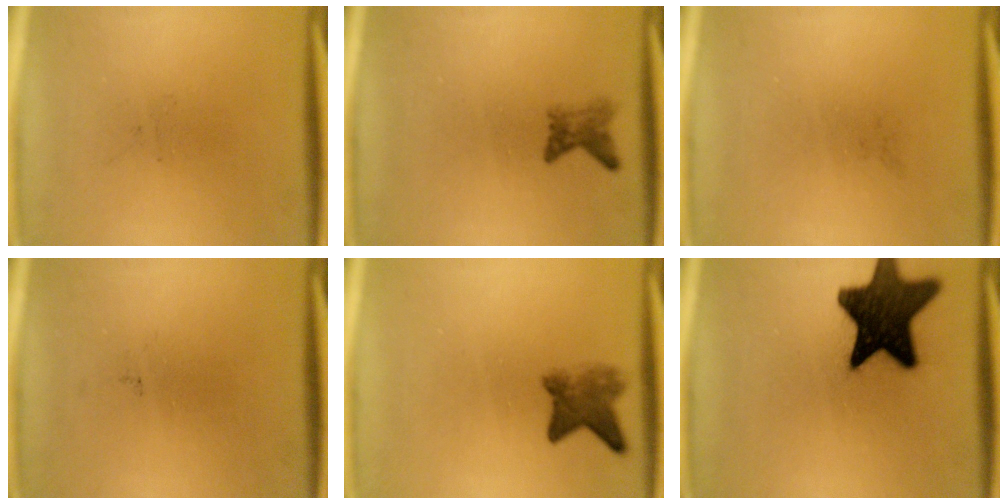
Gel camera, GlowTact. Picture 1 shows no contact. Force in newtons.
{"total": 1.9}
{"total": 0.0}
{"total": 0.0}
{"total": 4.2}
{"total": 15.9}